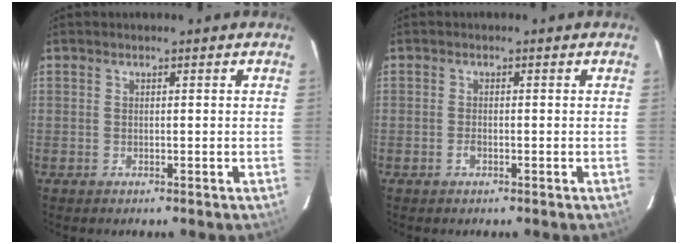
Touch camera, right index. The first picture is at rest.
{"total": 0.9, "force": [-0.5, 0.4, 0.6], "torque": [-0.014, 0.000, -0.010]}